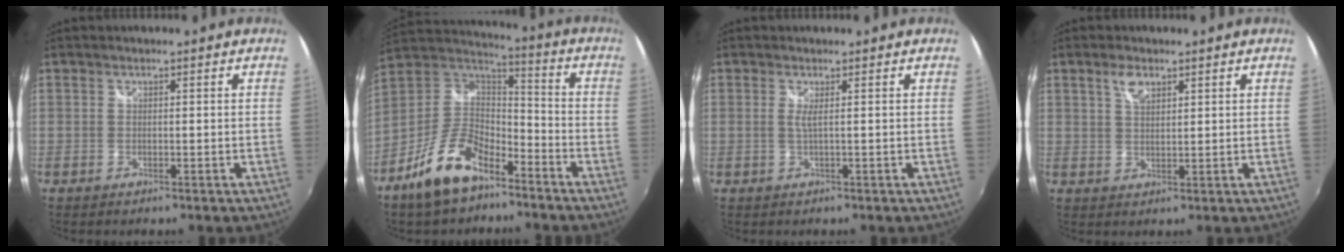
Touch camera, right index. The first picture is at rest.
{"total": 15.7, "force": [-9.7, 7.6, 9.7], "torque": [-0.211, 0.004, -0.180]}
{"total": 1.1, "force": [0.1, -0.4, 1.1], "torque": [-0.020, -0.002, 0.000]}
{"total": 3.6, "force": [2.1, 1.6, 2.4], "torque": [-0.042, 0.003, 0.038]}